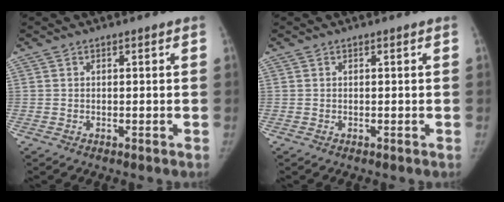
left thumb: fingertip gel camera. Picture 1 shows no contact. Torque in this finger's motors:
{"motor_torque": [-0.03, 0.03, 0.05, -0.06, 0.00]}